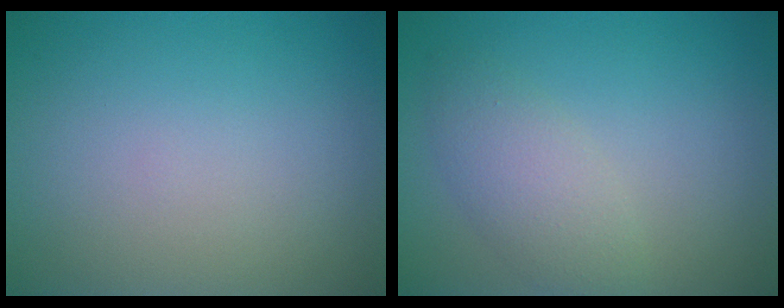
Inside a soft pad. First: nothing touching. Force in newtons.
{"total": 3.1, "press": 3.1, "slide": 0.1}